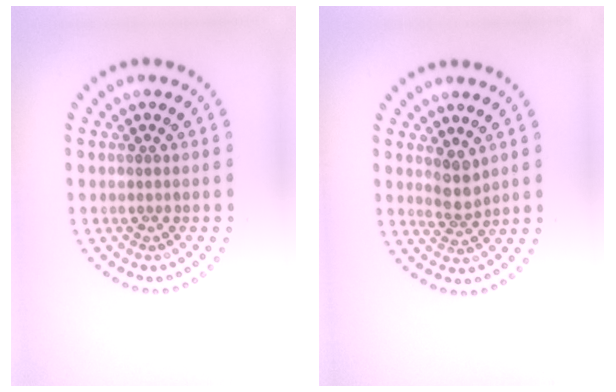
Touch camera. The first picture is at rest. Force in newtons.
{"total": 2.3, "press": 1.8, "slide": 1.3}